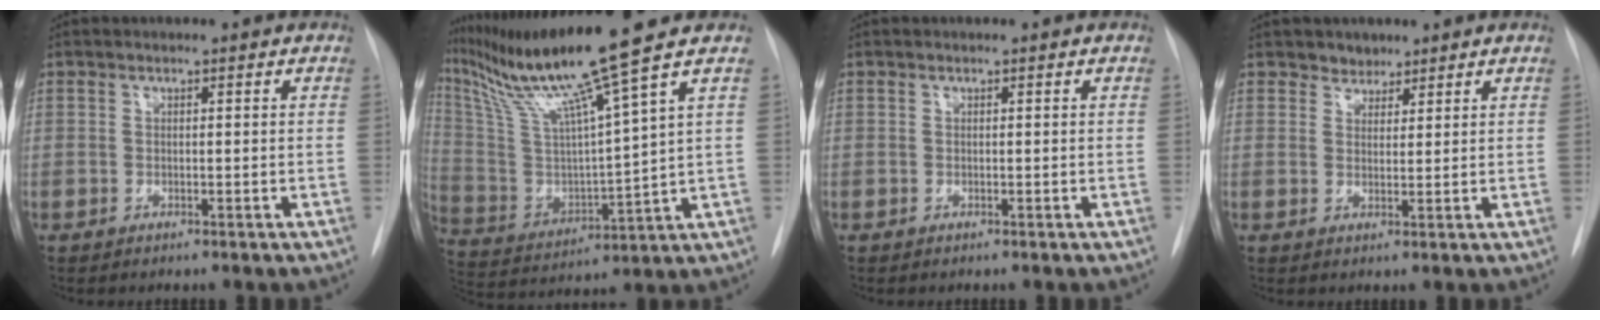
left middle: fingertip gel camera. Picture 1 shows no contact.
{"total": 16.3, "force": [12.2, -3.4, 10.3], "torque": [-0.188, -0.021, 0.234]}
{"total": 0.0}
{"total": 2.2, "force": [1.8, 1.3, -0.1], "torque": [0.011, 0.000, 0.023]}